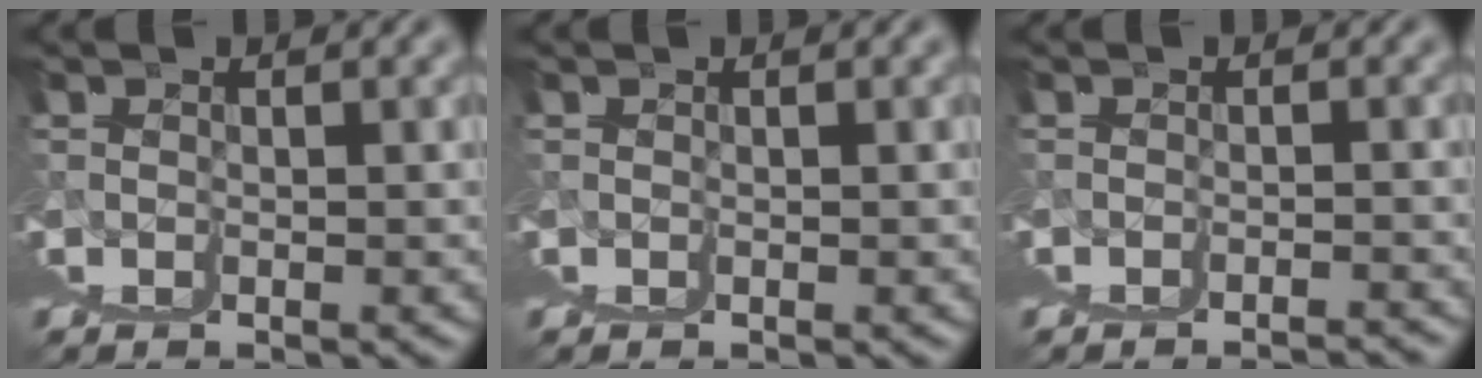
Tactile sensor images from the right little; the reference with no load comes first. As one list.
[{"total": 0.0}, {"total": 2.6, "force": [-1.1, -2.1, -1.3], "torque": [0.020, 0.008, -0.017]}]